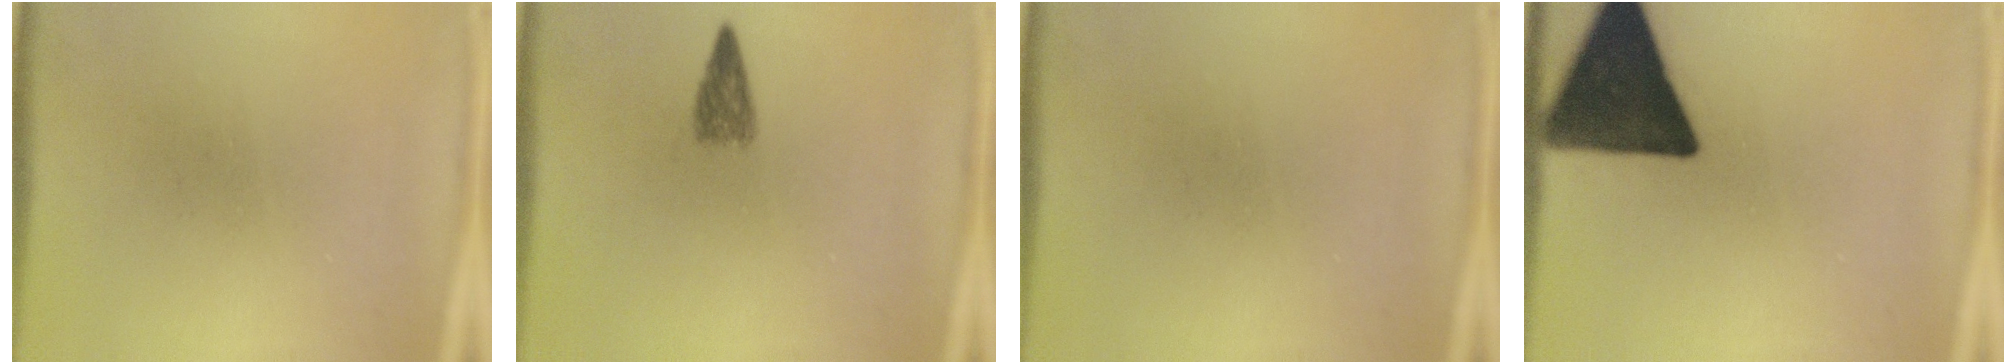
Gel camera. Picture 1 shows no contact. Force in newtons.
{"total": 2.5}
{"total": 0.0}
{"total": 17.8}